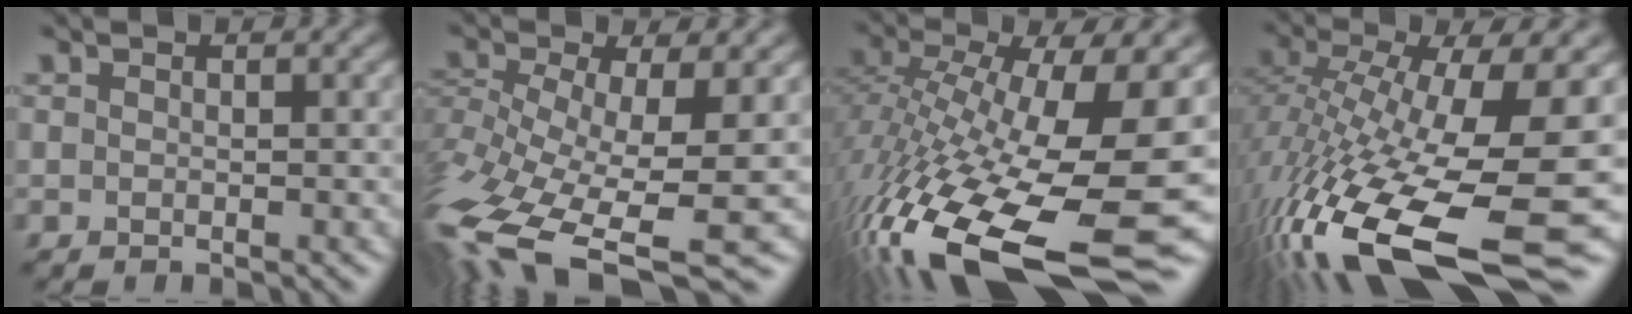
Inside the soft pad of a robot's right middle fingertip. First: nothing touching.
{"total": 13.2, "force": [-6.8, 4.5, 10.4], "torque": [-0.241, -0.022, -0.105]}
{"total": 18.0, "force": [-5.6, 6.7, 15.8], "torque": [-0.307, -0.026, -0.098]}
{"total": 17.4, "force": [-5.6, 6.1, 15.3], "torque": [-0.310, -0.017, -0.099]}